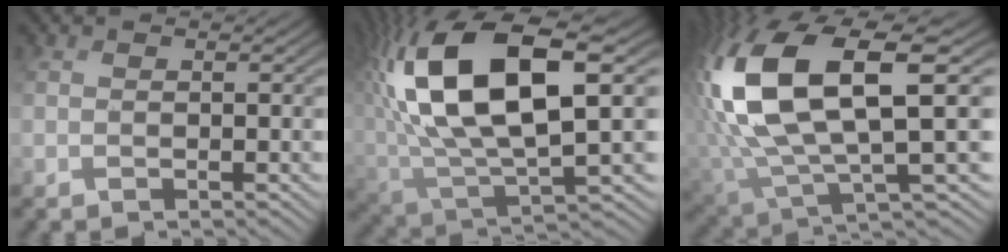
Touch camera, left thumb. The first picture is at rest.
{"total": 17.3, "force": [5.4, 7.3, 14.8], "torque": [-0.332, 0.015, 0.100]}
{"total": 15.8, "force": [3.4, 6.8, 13.8], "torque": [-0.326, -0.001, 0.067]}